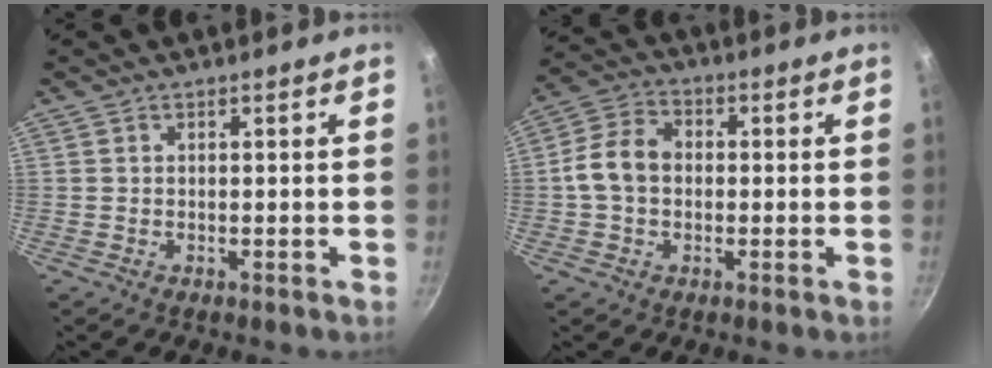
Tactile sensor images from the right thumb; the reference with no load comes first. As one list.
[{"total": 8.1, "force": [-0.3, 6.1, 5.3], "torque": [-0.084, 0.023, -0.020]}]